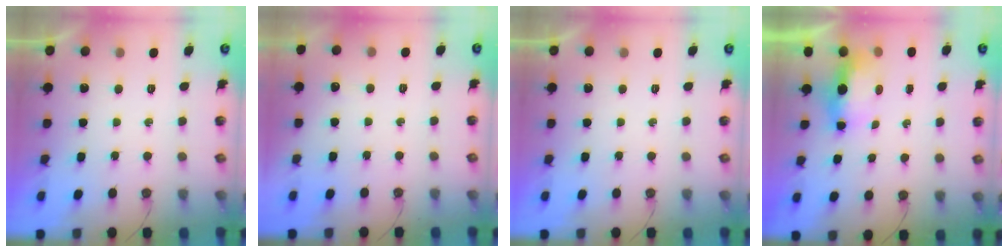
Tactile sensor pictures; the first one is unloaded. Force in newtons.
{"total": 12.4, "press": 2.6, "slide": 12.1}
{"total": 0.0}
{"total": 7.0, "press": 6.1, "slide": 3.3}